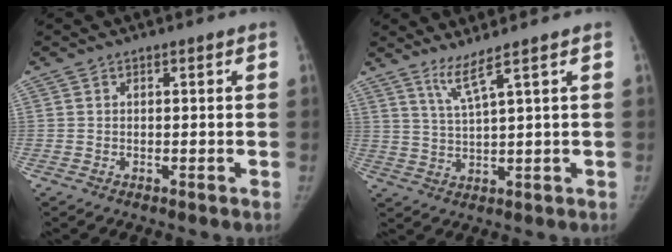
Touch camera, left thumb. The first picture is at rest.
{"total": 4.1, "force": [2.9, -1.2, 2.7], "torque": [-0.058, -0.036, 0.066]}